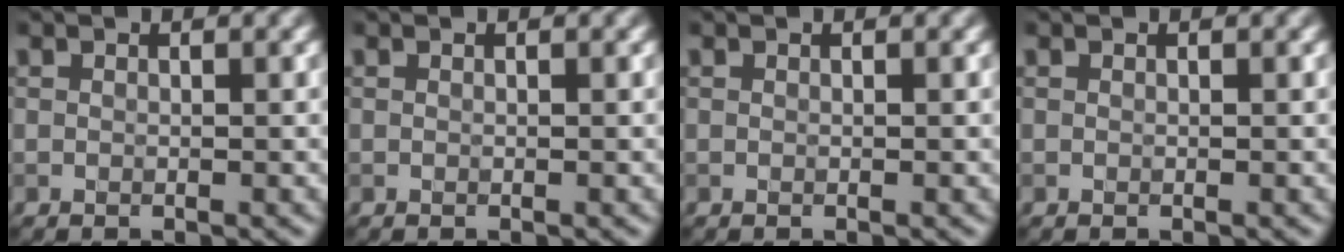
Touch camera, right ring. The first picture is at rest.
{"total": 0.0}
{"total": 0.0}
{"total": 0.0}